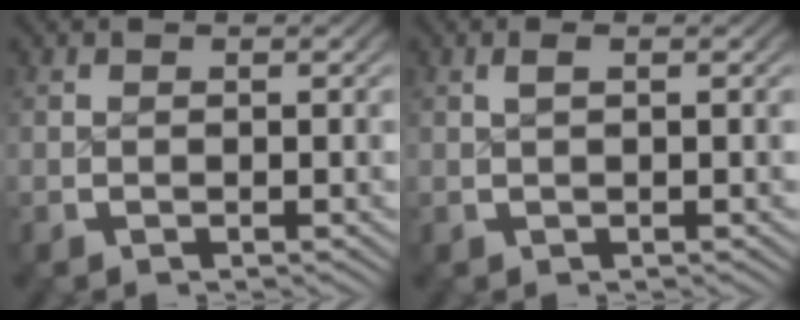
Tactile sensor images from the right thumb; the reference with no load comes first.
{"total": 0.7, "force": [0.3, 0.0, 0.7], "torque": [-0.014, 0.001, 0.008]}